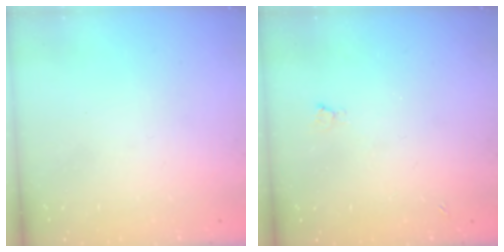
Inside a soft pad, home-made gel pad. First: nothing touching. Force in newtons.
{"total": 2.5, "press": 2.4, "slide": 0.6}